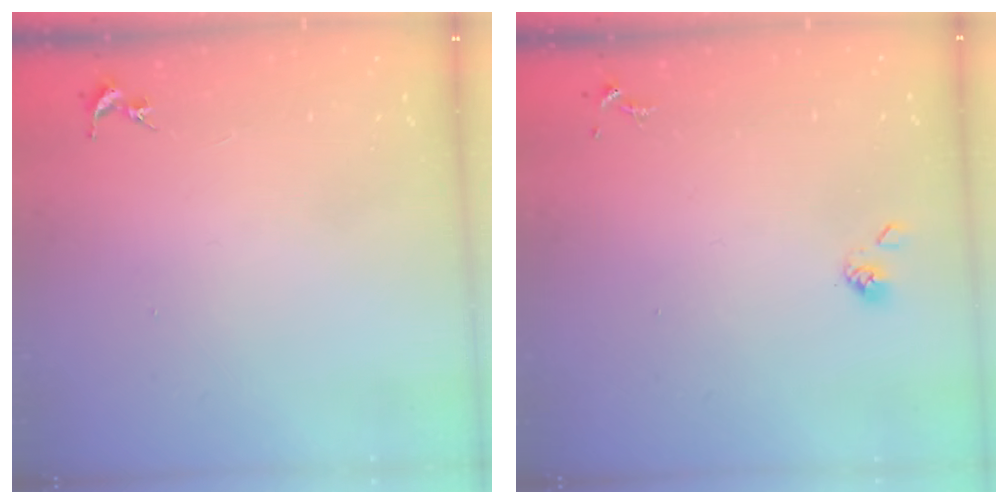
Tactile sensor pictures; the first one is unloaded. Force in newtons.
{"total": 3.8, "press": 3.7, "slide": 0.8}